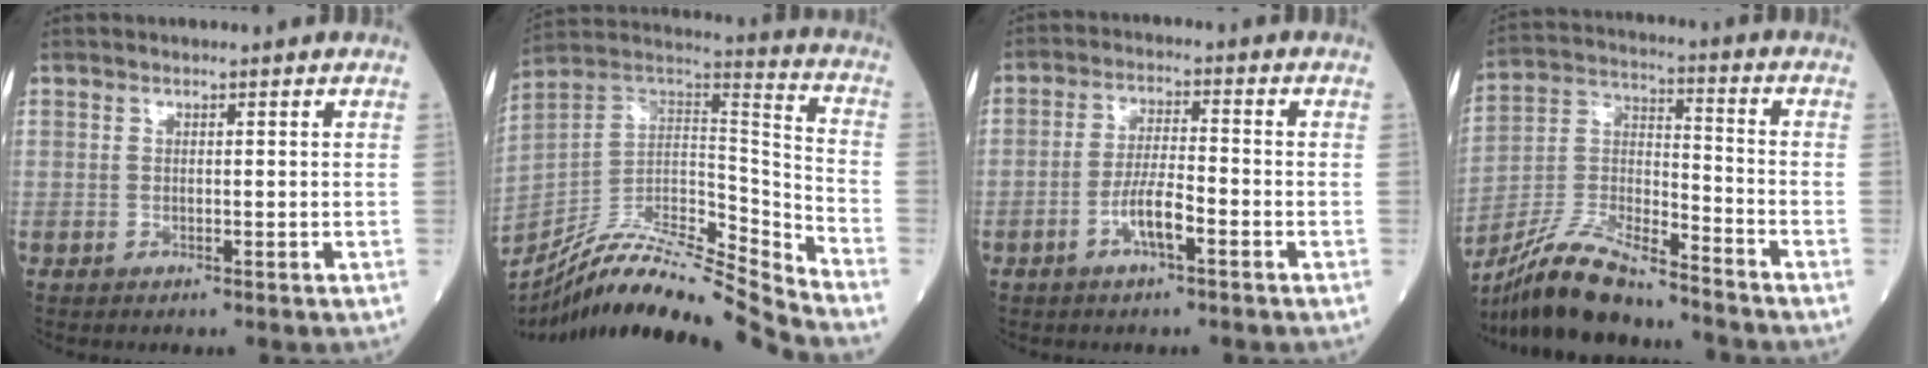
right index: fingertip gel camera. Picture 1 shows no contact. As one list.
[{"total": 21.4, "force": [-20.3, -0.2, 6.9], "torque": [-0.124, 0.023, -0.342]}, {"total": 5.5, "force": [-2.5, 1.0, 4.8], "torque": [-0.097, 0.004, -0.048]}, {"total": 14.1, "force": [-12.8, 2.0, 5.7], "torque": [-0.111, 0.005, -0.241]}]